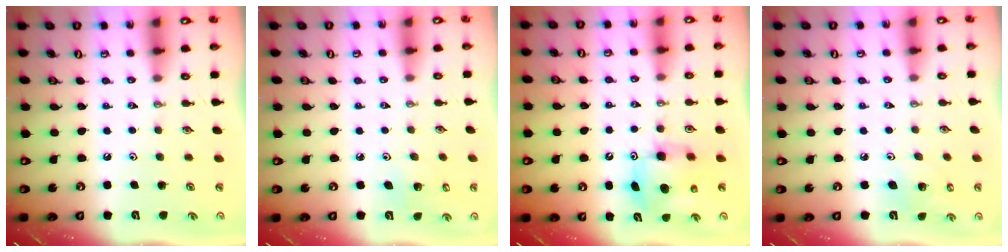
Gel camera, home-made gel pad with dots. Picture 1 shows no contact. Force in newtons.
{"total": 4.1, "press": 4.0, "slide": 0.5}
{"total": 7.4, "press": 7.4, "slide": 0.2}
{"total": 4.0, "press": 4.0, "slide": 0.4}